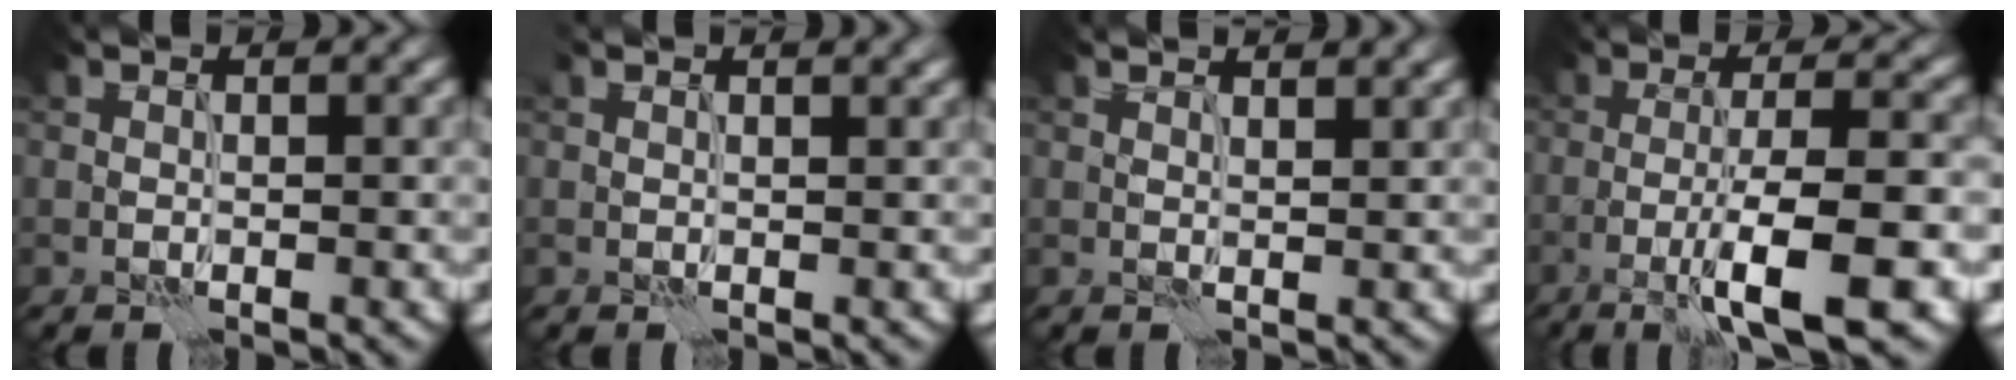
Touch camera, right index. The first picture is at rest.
{"total": 1.7, "force": [1.0, 0.7, 1.2], "torque": [-0.007, 0.006, 0.002]}
{"total": 2.8, "force": [2.1, 1.0, 1.6], "torque": [-0.002, 0.010, 0.009]}
{"total": 7.4, "force": [-2.7, 1.4, 6.7], "torque": [-0.096, 0.002, -0.052]}